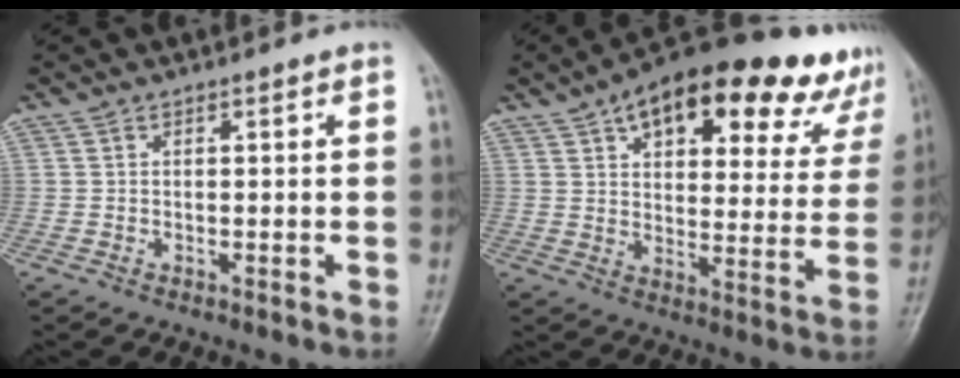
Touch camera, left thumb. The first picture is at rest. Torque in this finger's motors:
{"motor_torque": [1.22, 0.26, 1.32, -1.45, 0.22]}